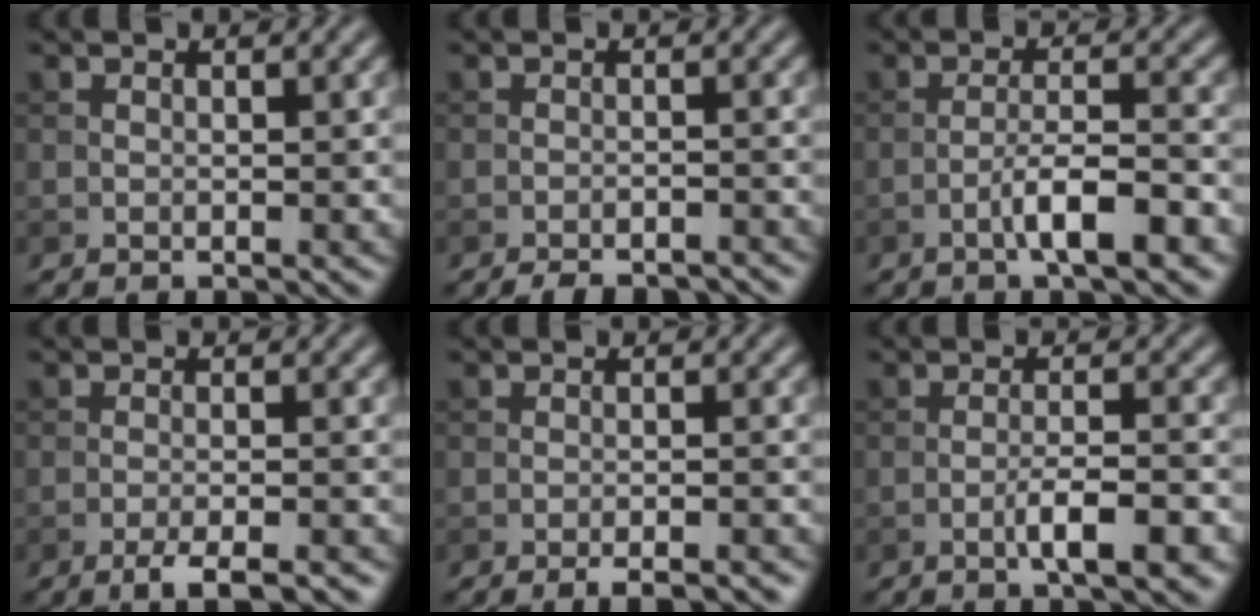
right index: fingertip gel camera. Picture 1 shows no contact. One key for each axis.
{"total": 3.9, "fx": -3.6, "fy": 0.7, "fz": 1.4, "tx": -0.024, "ty": -0.004, "tz": -0.051}
{"total": 4.7, "fx": -2.4, "fy": 0.8, "fz": 4.0, "tx": -0.069, "ty": 0.009, "tz": -0.043}
{"total": 3.8, "fx": -2.6, "fy": 0.7, "fz": 2.7, "tx": -0.042, "ty": -0.001, "tz": -0.045}
{"total": 3.4, "fx": -2.5, "fy": 0.6, "fz": 2.2, "tx": -0.030, "ty": 0.002, "tz": -0.037}
{"total": 4.1, "fx": -1.9, "fy": 0.7, "fz": 3.6, "tx": -0.062, "ty": 0.005, "tz": -0.033}